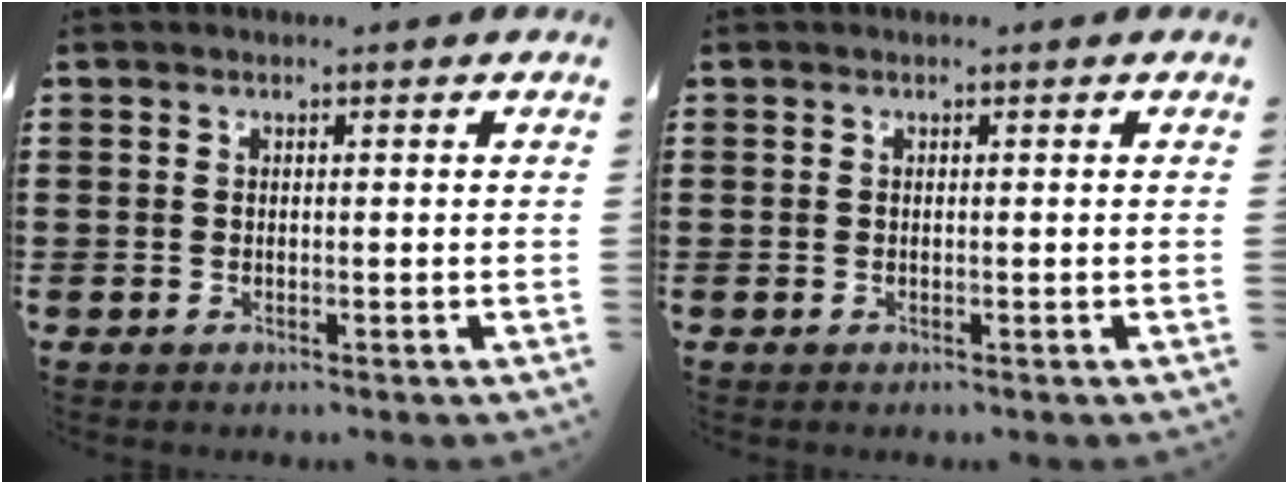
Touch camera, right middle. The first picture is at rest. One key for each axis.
{"total": 0.0}